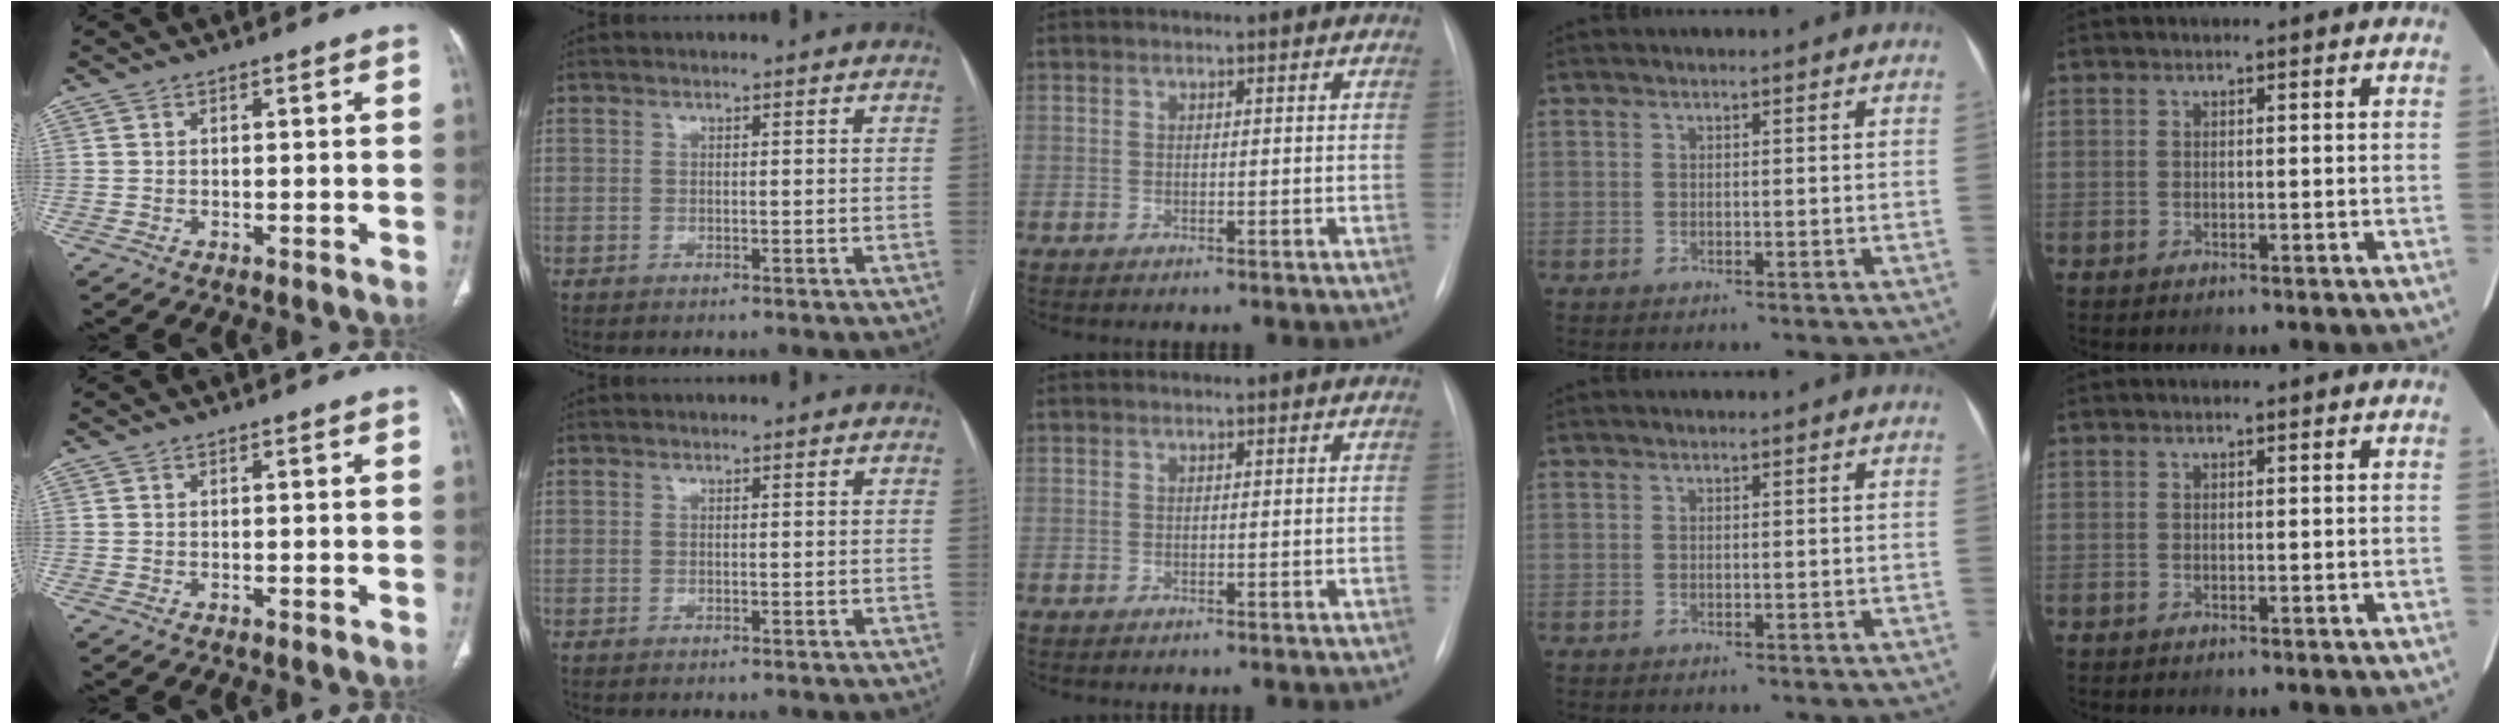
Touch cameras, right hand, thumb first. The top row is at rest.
{}